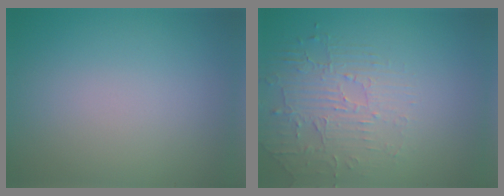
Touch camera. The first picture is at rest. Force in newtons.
{"total": 2.2, "press": 1.7, "slide": 1.5}